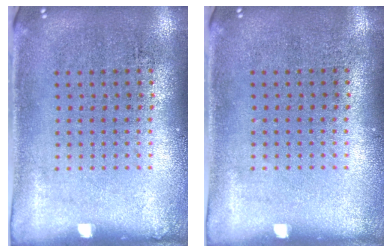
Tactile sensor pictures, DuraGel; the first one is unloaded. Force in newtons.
{"total": 0.0}